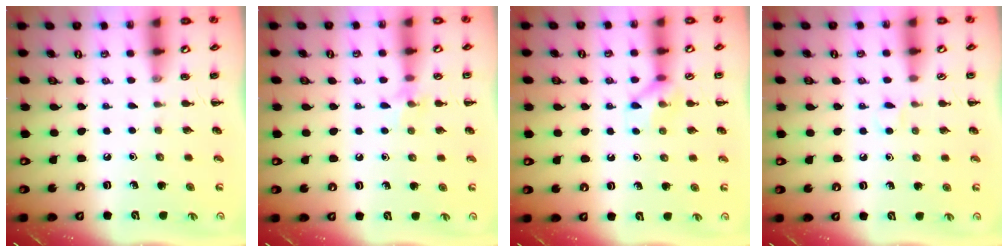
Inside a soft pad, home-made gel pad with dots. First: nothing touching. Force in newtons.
{"total": 6.3, "press": 6.1, "slide": 1.4}
{"total": 7.7, "press": 7.7, "slide": 0.2}
{"total": 3.3, "press": 3.1, "slide": 1.1}